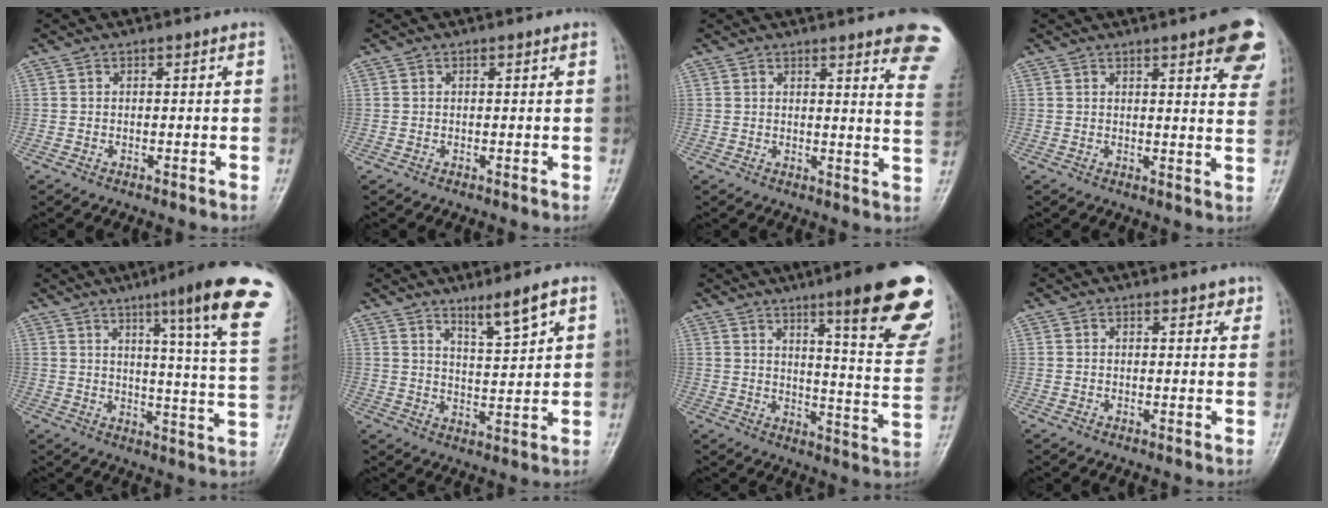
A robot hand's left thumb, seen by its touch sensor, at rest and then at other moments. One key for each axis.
{"total": 0.0}
{"total": 13.9, "fx": 10.2, "fy": 2.2, "fz": 9.1, "tx": -0.083, "ty": -0.054, "tz": 0.100}
{"total": 12.0, "fx": 6.9, "fy": 3.1, "fz": 9.3, "tx": -0.082, "ty": -0.027, "tz": 0.074}
{"total": 20.8, "fx": 11.7, "fy": 1.2, "fz": 17.1, "tx": -0.210, "ty": -0.055, "tz": 0.143}
{"total": 6.6, "fx": 4.6, "fy": 0.7, "fz": 4.7, "tx": -0.074, "ty": -0.038, "tz": 0.080}
{"total": 23.2, "fx": 13.5, "fy": 4.0, "fz": 18.4, "tx": -0.210, "ty": -0.068, "tz": 0.181}
{"total": 2.2, "fx": 1.7, "fy": 1.0, "fz": 1.0, "tx": 0.002, "ty": -0.008, "tz": 0.017}